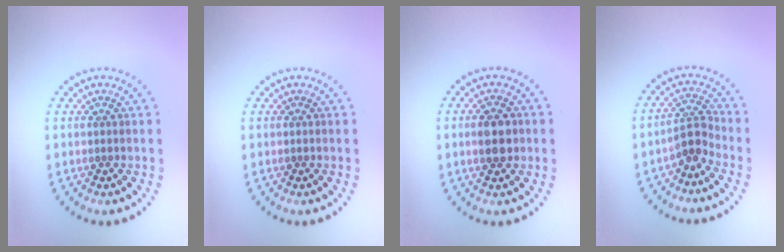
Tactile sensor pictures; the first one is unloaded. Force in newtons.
{"total": 0.0}
{"total": 3.3, "press": 3.3, "slide": 0.2}
{"total": 2.5, "press": 1.8, "slide": 1.7}